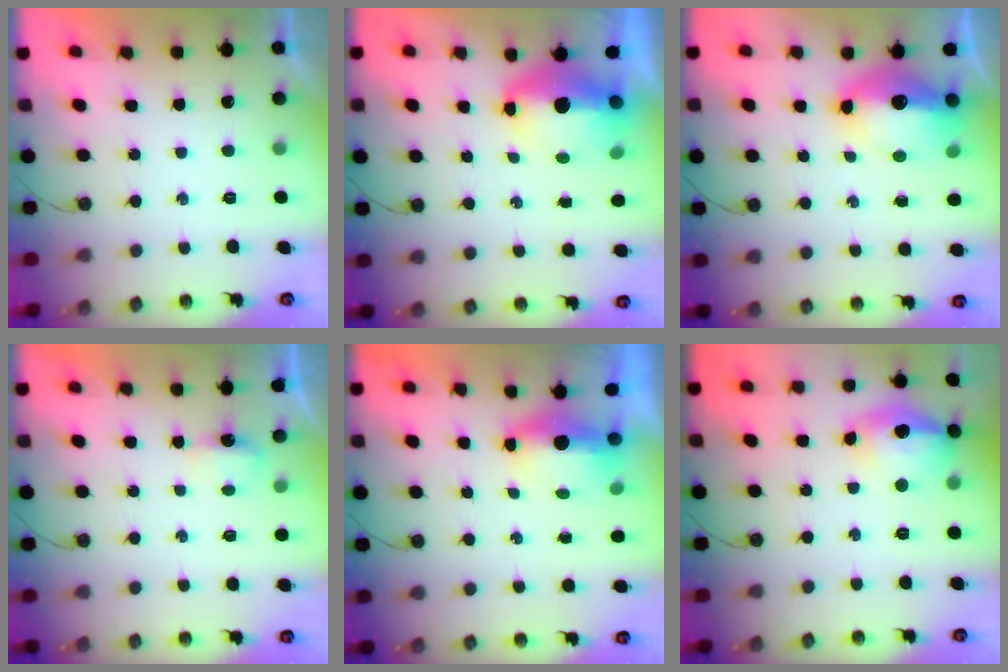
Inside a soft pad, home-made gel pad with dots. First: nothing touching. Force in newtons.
{"total": 11.2, "press": 11.1, "slide": 2.0}
{"total": 19.9, "press": 15.4, "slide": 12.5}
{"total": 5.5, "press": 2.6, "slide": 4.9}
{"total": 13.9, "press": 7.1, "slide": 12.0}
{"total": 16.2, "press": 16.1, "slide": 1.4}